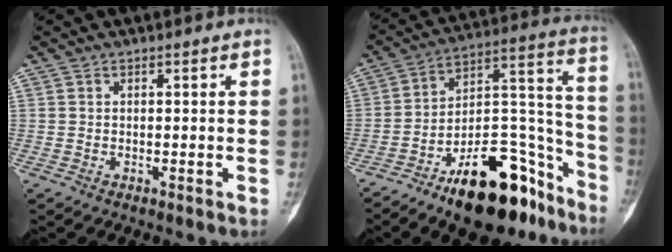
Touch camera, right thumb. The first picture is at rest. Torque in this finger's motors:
{"motor_torque": [3.61, 1.37, 1.31, -1.46, 0.42]}